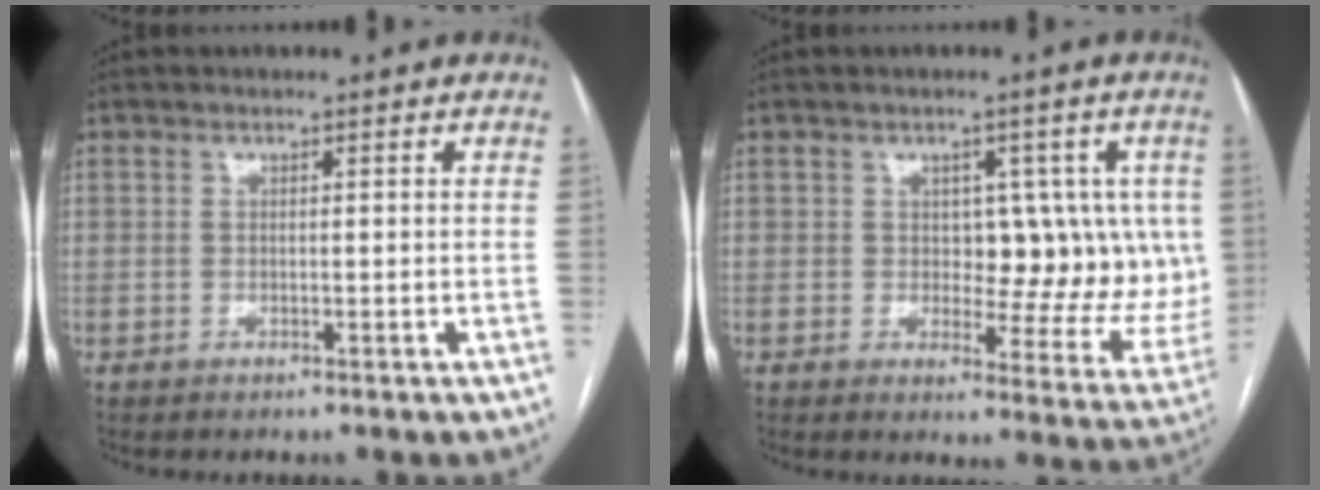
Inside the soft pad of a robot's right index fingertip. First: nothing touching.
{"total": 10.2, "force": [1.3, 5.9, 8.2], "torque": [-0.074, 0.010, 0.025]}